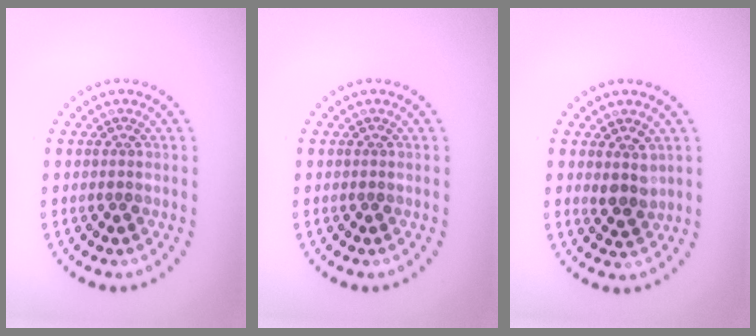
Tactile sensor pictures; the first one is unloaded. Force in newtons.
{"total": 0.0}
{"total": 1.9, "press": 1.7, "slide": 0.9}